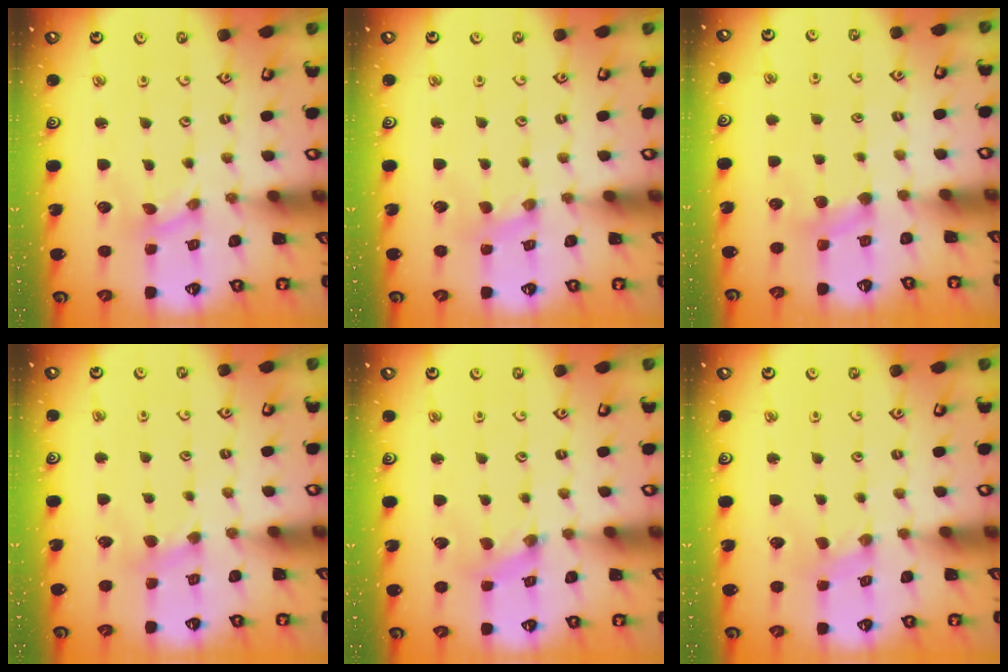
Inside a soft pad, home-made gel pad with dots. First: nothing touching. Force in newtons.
{"total": 1.2, "press": 1.2, "slide": 0.3}
{"total": 3.4, "press": 3.3, "slide": 0.4}
{"total": 2.7, "press": 2.7, "slide": 0.4}
{"total": 1.1, "press": 1.1, "slide": 0.2}
{"total": 0.0}